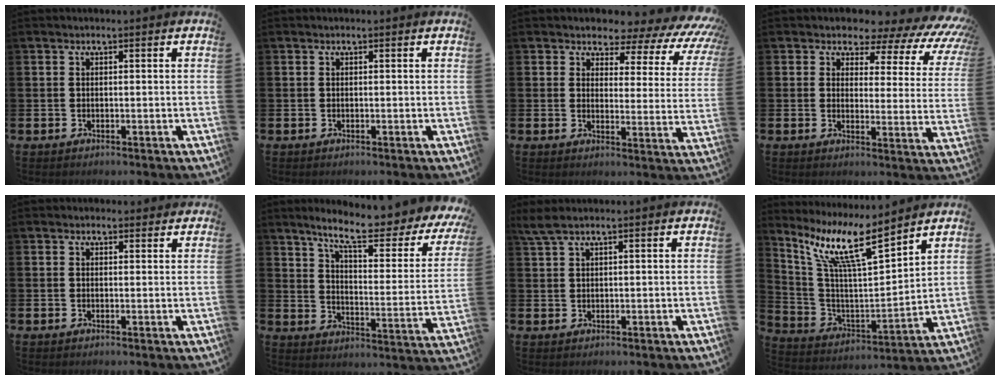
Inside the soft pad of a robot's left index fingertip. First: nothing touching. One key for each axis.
{"total": 0.0}
{"total": 4.0, "fx": 3.2, "fy": 2.1, "fz": 1.3, "tx": -0.016, "ty": -0.045, "tz": 0.039}
{"total": 4.4, "fx": 3.2, "fy": 2.5, "fz": 1.7, "tx": -0.025, "ty": -0.042, "tz": 0.039}
{"total": 1.0, "fx": 0.9, "fy": 0.5, "fz": 0.1, "tx": 0.008, "ty": 0.002, "tz": 0.013}
{"total": 9.6, "fx": 7.8, "fy": 1.5, "fz": 5.4, "tx": -0.113, "ty": -0.060, "tz": 0.123}
{"total": 2.3, "fx": 1.6, "fy": 0.3, "fz": 1.7, "tx": -0.038, "ty": 0.004, "tz": 0.030}
{"total": 11.4, "fx": 7.9, "fy": 2.2, "fz": 7.8, "tx": -0.180, "ty": -0.040, "tz": 0.133}